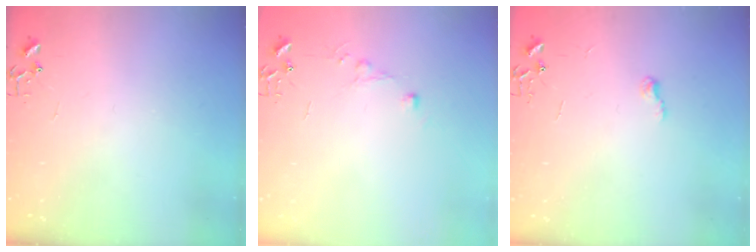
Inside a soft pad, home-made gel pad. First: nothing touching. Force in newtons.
{"total": 4.4, "press": 4.4, "slide": 0.5}
{"total": 5.9, "press": 5.9, "slide": 0.4}